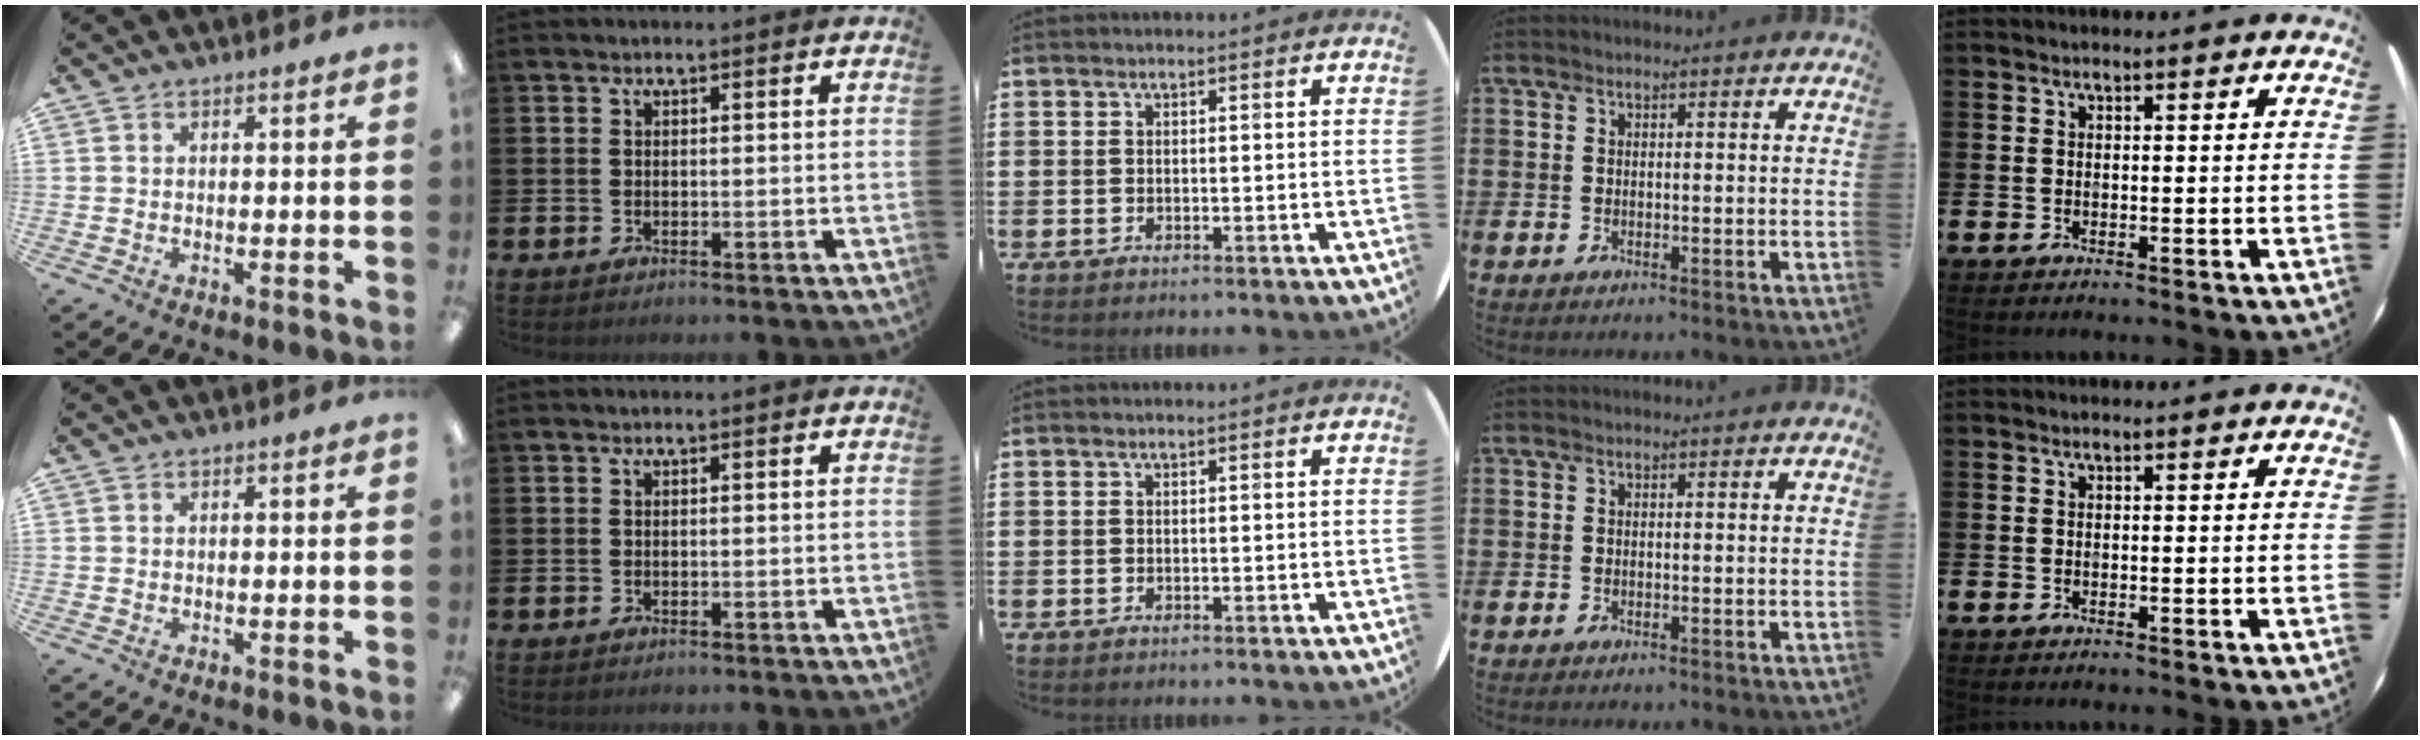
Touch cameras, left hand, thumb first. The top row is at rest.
{}